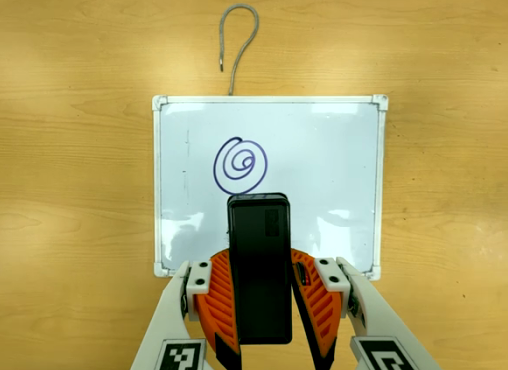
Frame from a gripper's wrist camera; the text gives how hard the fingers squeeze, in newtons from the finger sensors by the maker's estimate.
{"total": 7.4, "left": 6.3, "right": 8.5}